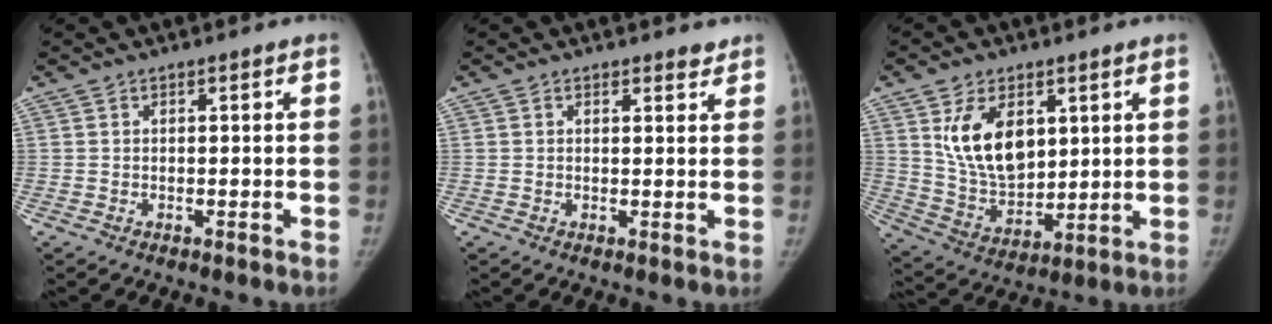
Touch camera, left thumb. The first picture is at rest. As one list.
[{"total": 1.7, "force": [1.4, 0.8, 0.5], "torque": [0.008, -0.008, 0.015]}, {"total": 13.4, "force": [4.7, 8.4, 9.4], "torque": [-0.131, -0.029, 0.103]}]